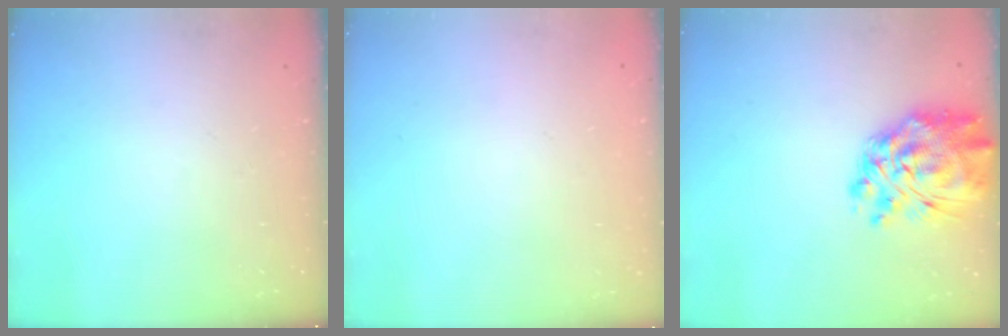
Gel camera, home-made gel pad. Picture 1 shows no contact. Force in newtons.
{"total": 1.8, "press": 1.8, "slide": 0.2}
{"total": 15.3, "press": 14.2, "slide": 5.7}